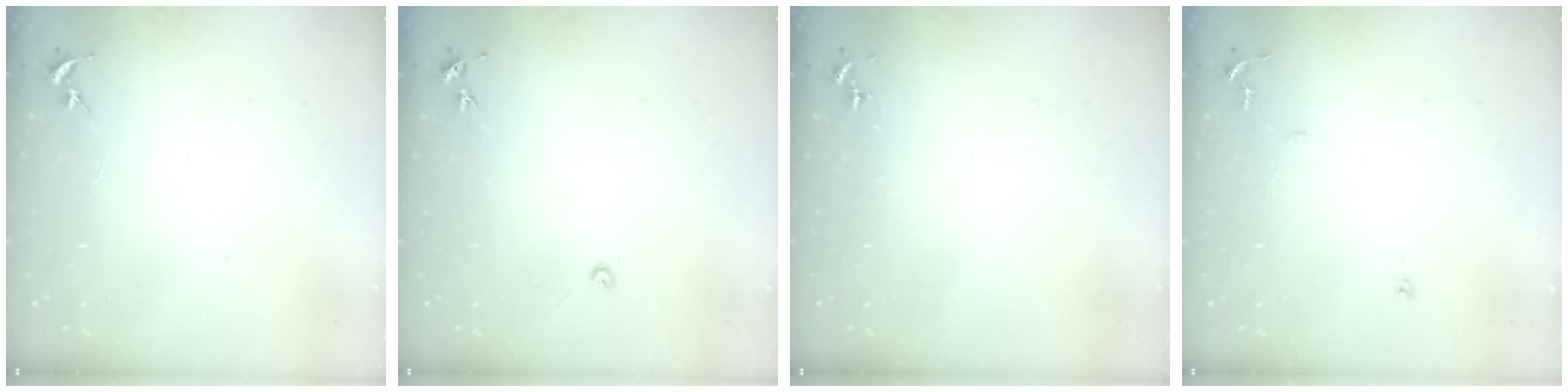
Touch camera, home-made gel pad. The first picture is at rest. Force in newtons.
{"total": 2.0, "press": 2.0, "slide": 0.3}
{"total": 0.0}
{"total": 8.0, "press": 8.0, "slide": 0.8}